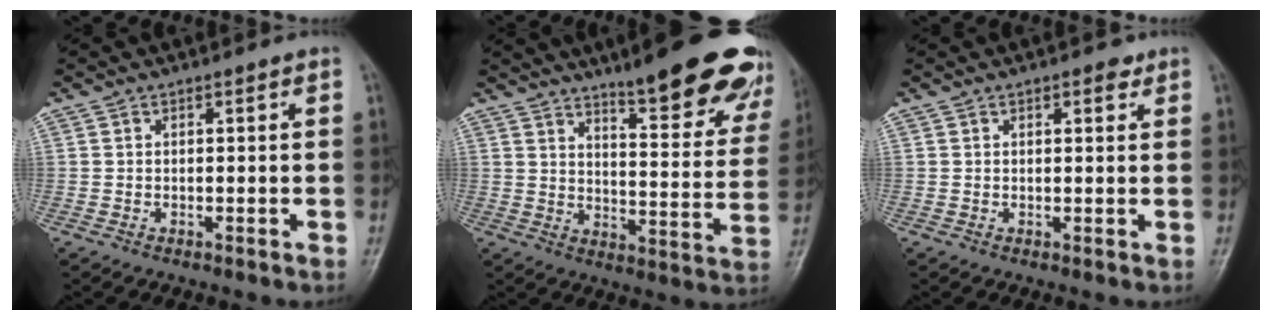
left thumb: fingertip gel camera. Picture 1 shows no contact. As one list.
[{"total": 21.2, "force": [15.1, 4.6, 14.2], "torque": [-0.149, -0.081, 0.199]}, {"total": 2.1, "force": [1.2, 1.0, 1.4], "torque": [-0.012, -0.003, 0.015]}]